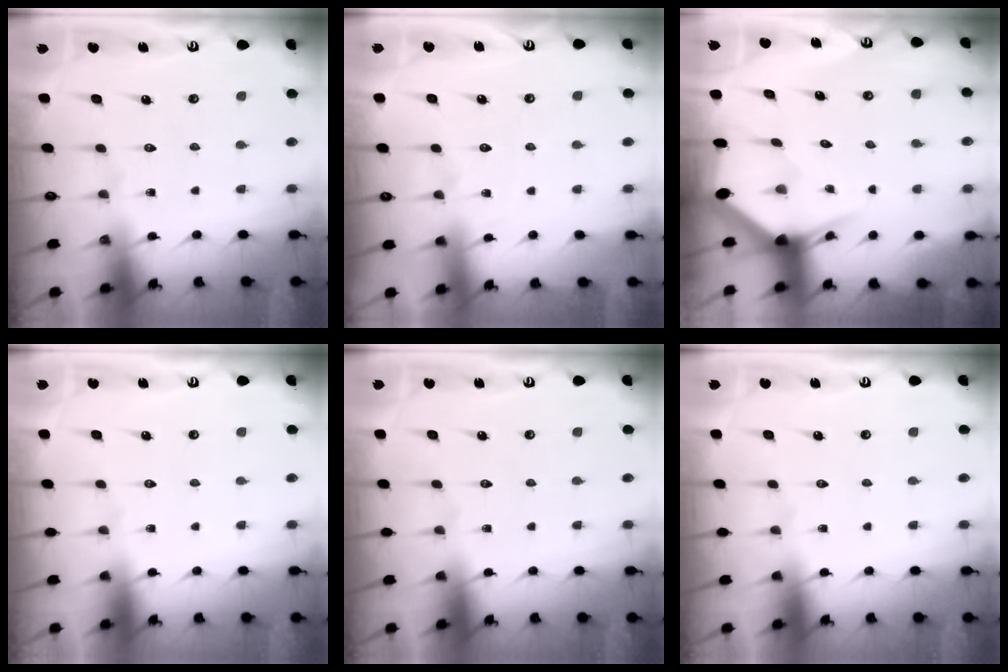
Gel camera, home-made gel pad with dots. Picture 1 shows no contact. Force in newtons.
{"total": 3.7, "press": 3.6, "slide": 0.5}
{"total": 3.6, "press": 3.6, "slide": 0.2}
{"total": 0.0}
{"total": 0.0}
{"total": 0.0}